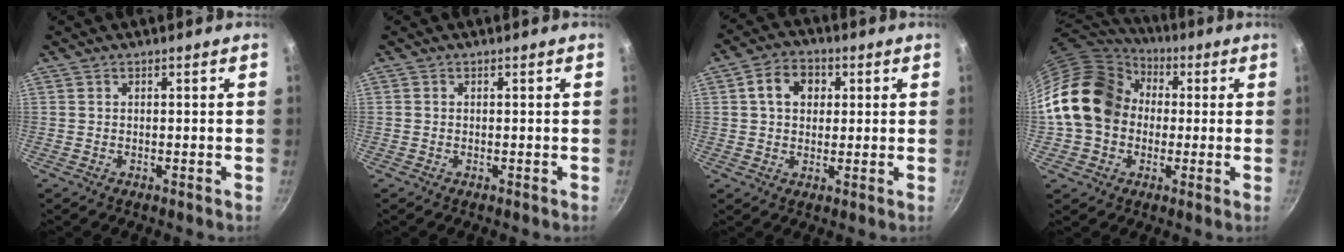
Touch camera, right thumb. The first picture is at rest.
{"total": 0.0}
{"total": 7.4, "force": [2.0, 5.7, 4.3], "torque": [-0.051, 0.008, 0.024]}
{"total": 19.2, "force": [1.1, 15.8, 11.0], "torque": [-0.183, 0.050, 0.015]}